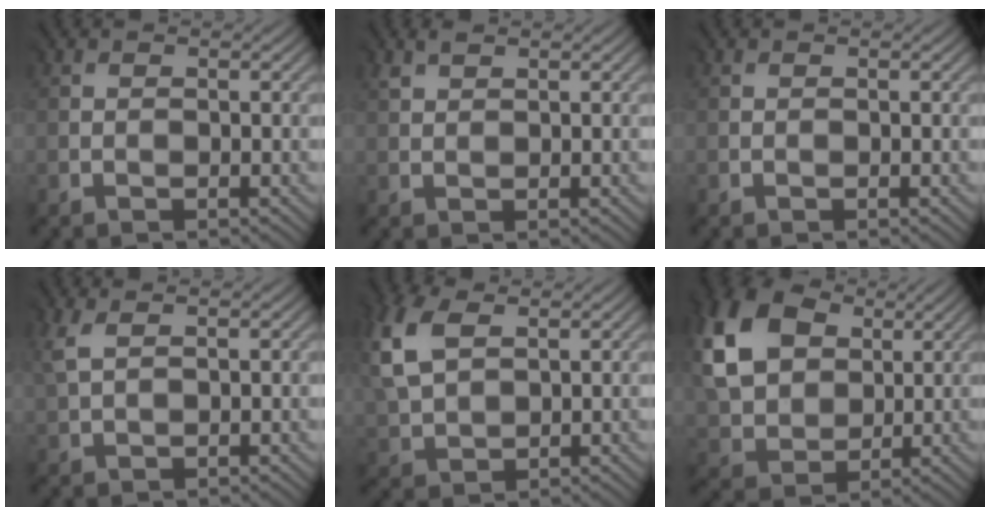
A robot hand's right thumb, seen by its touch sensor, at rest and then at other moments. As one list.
[{"total": 1.7, "force": [1.4, 0.7, 0.5], "torque": [-0.018, 0.004, 0.036]}, {"total": 0.0}, {"total": 1.9, "force": [1.4, 0.4, 1.2], "torque": [-0.044, 0.008, 0.035]}, {"total": 8.6, "force": [3.8, 5.1, 5.8], "torque": [-0.187, 0.022, 0.082]}, {"total": 13.5, "force": [4.8, 9.7, 8.2], "torque": [-0.223, 0.022, 0.097]}]